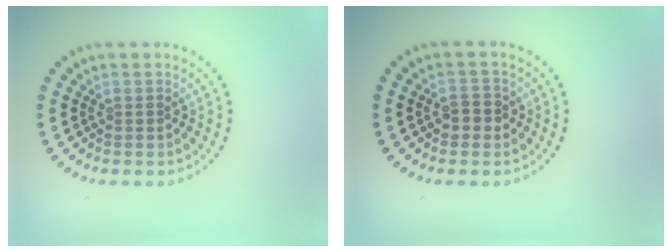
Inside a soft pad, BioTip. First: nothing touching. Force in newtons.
{"total": 1.9, "press": 1.8, "slide": 0.4}